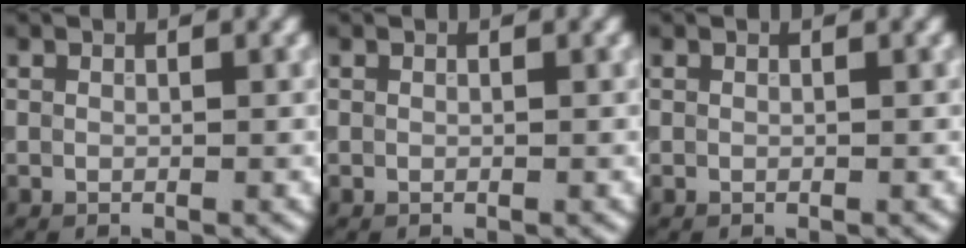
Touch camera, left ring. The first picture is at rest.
{"total": 0.0}
{"total": 0.0}